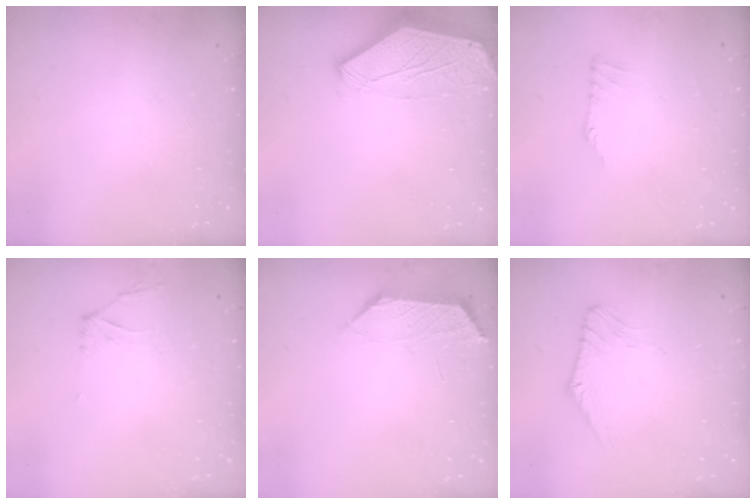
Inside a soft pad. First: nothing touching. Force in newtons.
{"total": 0.0}
{"total": 1.1, "press": 1.0, "slide": 0.2}
{"total": 0.7, "press": 0.6, "slide": 0.4}
{"total": 1.3, "press": 1.3, "slide": 0.4}
{"total": 0.5, "press": 0.5, "slide": 0.3}